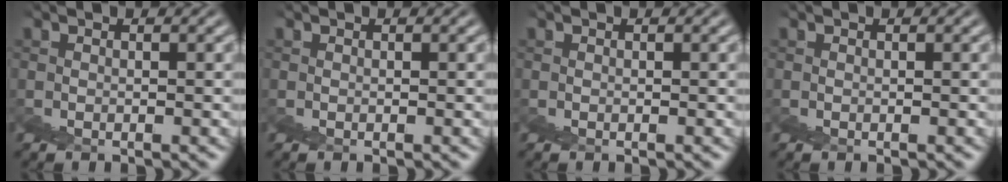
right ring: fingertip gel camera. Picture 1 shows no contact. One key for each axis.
{"total": 2.2, "fx": -0.1, "fy": -2.2, "fz": -0.5, "tx": 0.027, "ty": -0.007, "tz": 0.010}
{"total": 0.0}
{"total": 0.0}